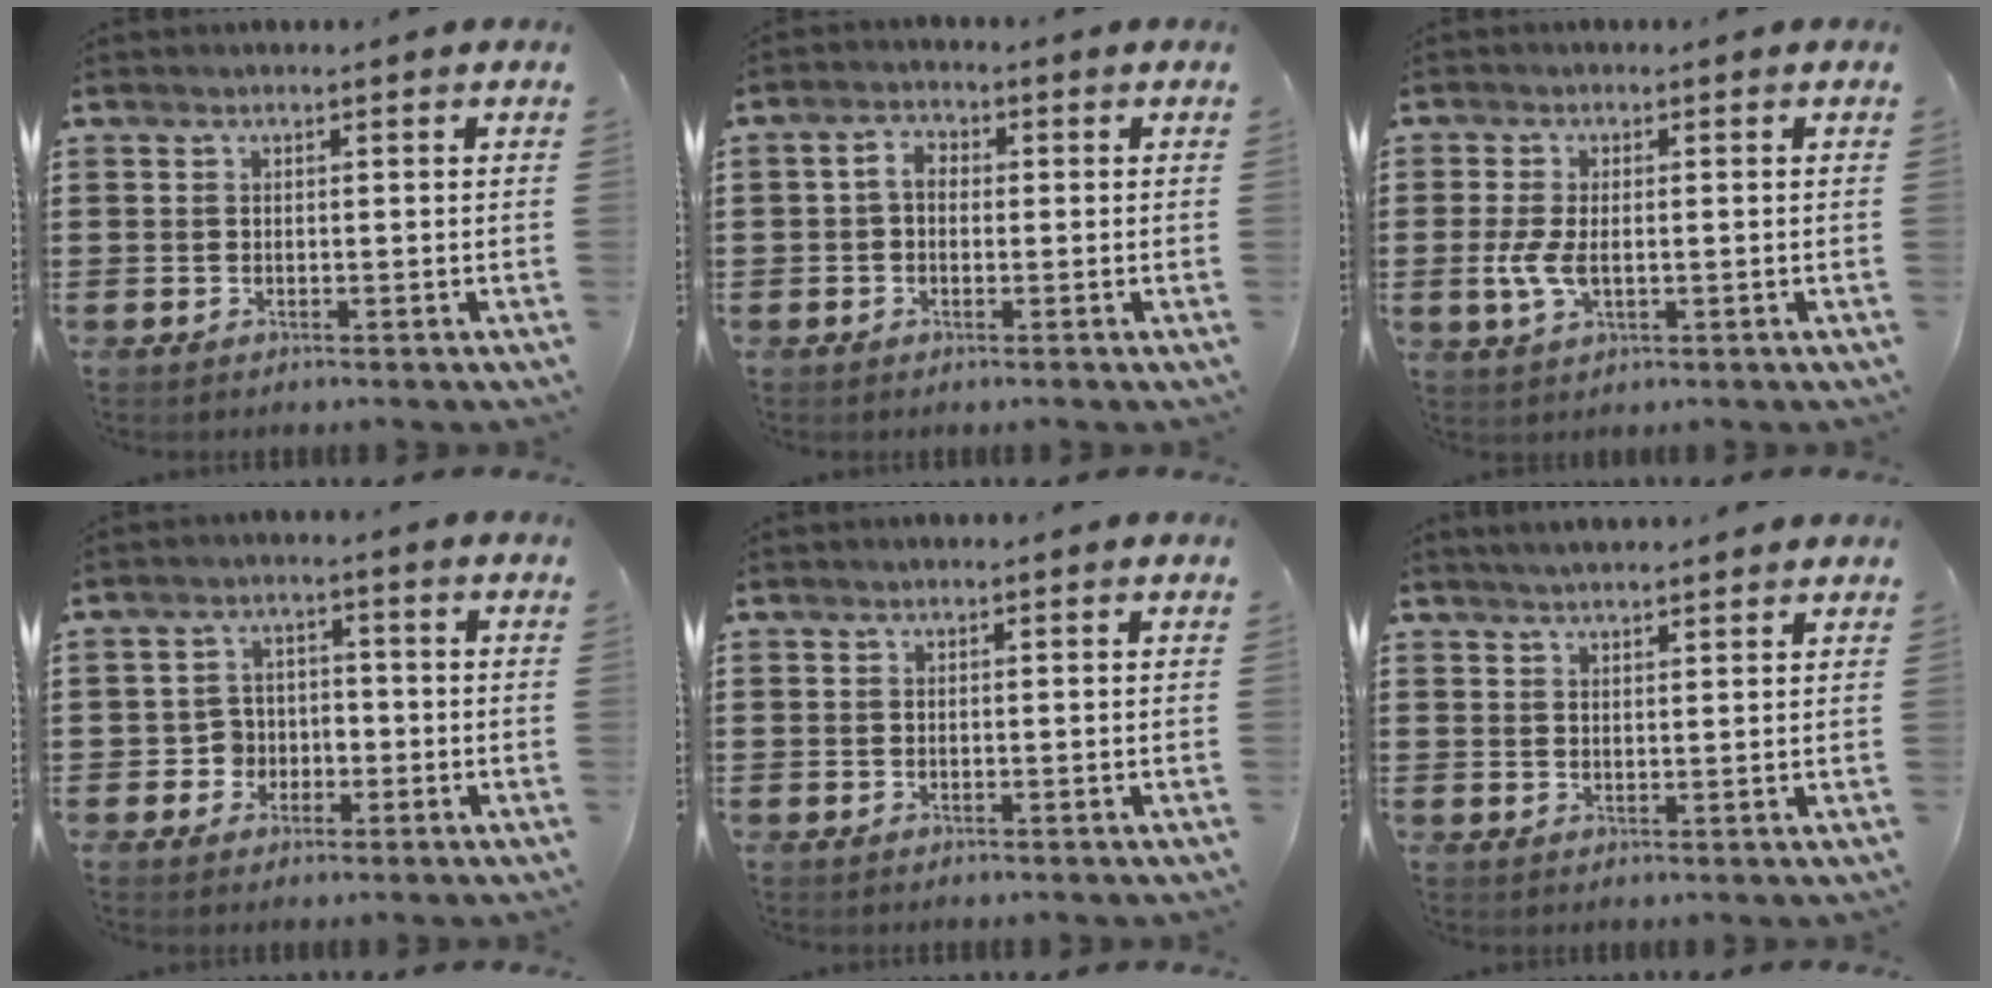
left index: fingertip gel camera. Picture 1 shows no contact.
{"total": 3.2, "force": [-0.1, 2.1, 2.4], "torque": [-0.050, 0.011, -0.004]}
{"total": 4.5, "force": [-0.5, 2.2, 3.9], "torque": [-0.092, -0.003, -0.015]}
{"total": 4.0, "force": [-1.4, 3.5, 1.3], "torque": [-0.035, 0.006, -0.030]}
{"total": 0.0}
{"total": 2.3, "force": [2.2, 0.0, 0.5], "torque": [-0.013, 0.001, 0.042]}